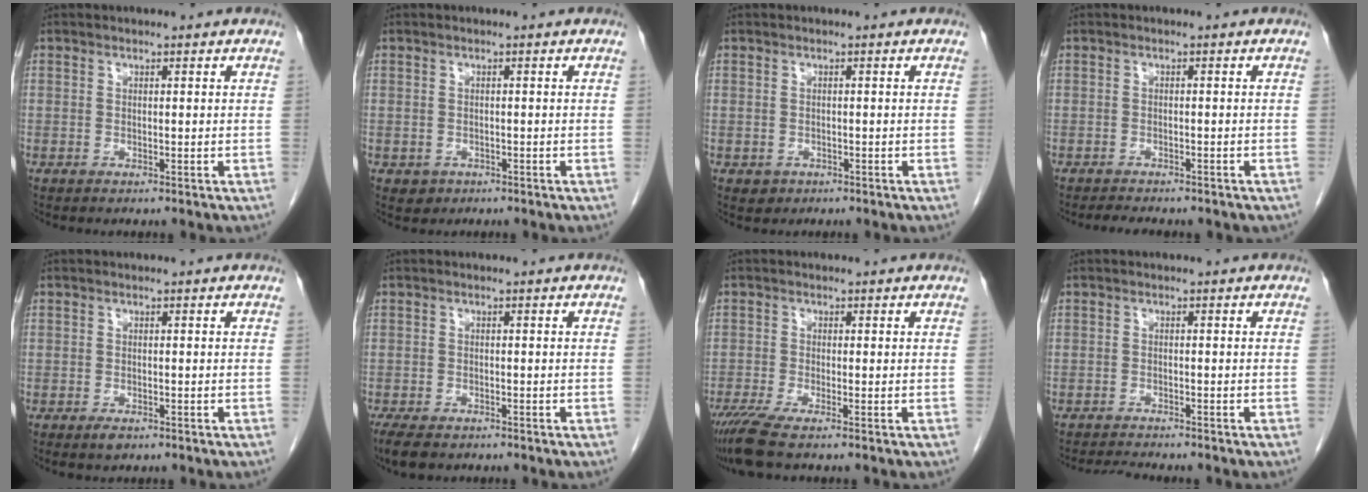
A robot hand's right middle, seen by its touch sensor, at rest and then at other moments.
{"total": 1.4, "force": [-0.7, 1.2, 0.2], "torque": [-0.006, 0.002, -0.004]}
{"total": 1.2, "force": [-0.6, 1.0, 0.2], "torque": [-0.006, 0.001, -0.003]}
{"total": 5.9, "force": [-4.9, 1.8, 2.7], "torque": [-0.043, -0.007, -0.054]}
{"total": 1.3, "force": [-0.8, 0.6, 0.8], "torque": [-0.014, -0.001, -0.009]}
{"total": 5.0, "force": [-3.8, 1.9, 2.5], "torque": [-0.048, -0.014, -0.059]}
{"total": 4.1, "force": [-2.8, 0.0, 3.0], "torque": [-0.061, -0.014, -0.057]}
{"total": 3.3, "force": [-3.2, -0.3, 0.8], "torque": [-0.017, -0.017, -0.050]}